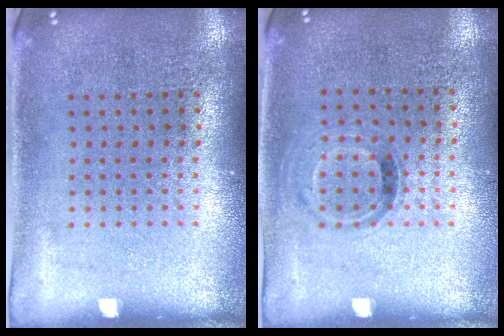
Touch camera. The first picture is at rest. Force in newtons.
{"total": 0.9, "press": 0.7, "slide": 0.6}